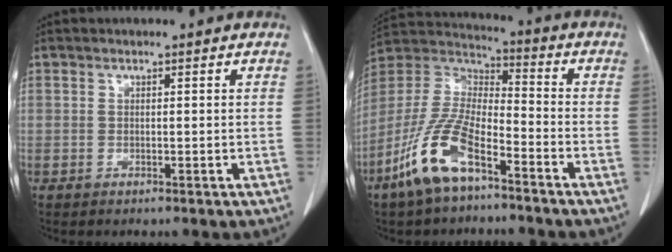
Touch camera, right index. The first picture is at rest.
{"total": 13.3, "force": [-7.9, 4.1, 9.9], "torque": [-0.219, -0.007, -0.156]}